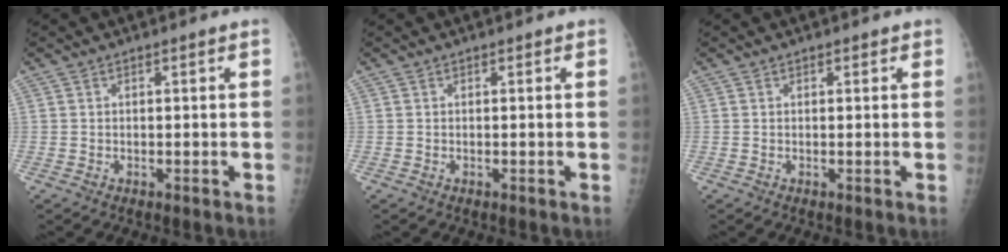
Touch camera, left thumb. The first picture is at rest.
{"total": 0.0}
{"total": 0.6, "force": [0.4, 0.4, 0.1], "torque": [0.000, -0.002, 0.003]}